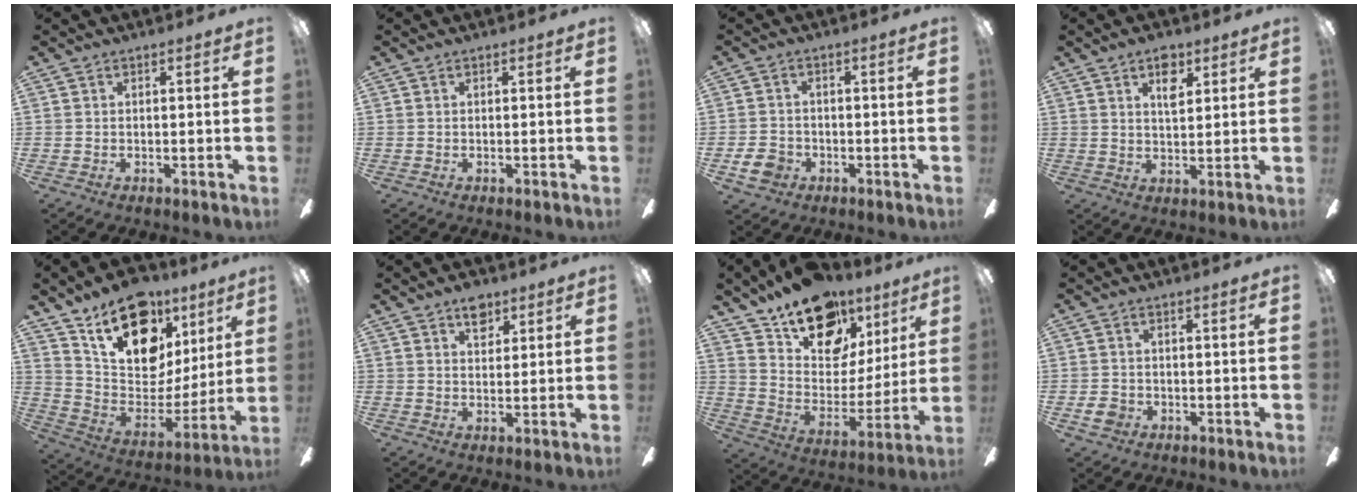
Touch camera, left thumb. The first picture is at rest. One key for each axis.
{"total": 0.0}
{"total": 4.6, "fx": -2.2, "fy": 3.6, "fz": 1.9, "tx": -0.056, "ty": 0.006, "tz": -0.042}
{"total": 6.0, "fx": 3.6, "fy": 2.7, "fz": 3.9, "tx": -0.052, "ty": -0.008, "tz": 0.060}
{"total": 20.7, "fx": 13.2, "fy": 12.1, "fz": 10.3, "tx": -0.163, "ty": -0.079, "tz": 0.242}
{"total": 5.1, "fx": 3.5, "fy": 2.7, "fz": 2.6, "tx": -0.027, "ty": -0.011, "tz": 0.059}
{"total": 19.2, "fx": 13.1, "fy": 11.1, "fz": 8.6, "tx": -0.140, "ty": -0.075, "tz": 0.238}
{"total": 2.9, "fx": -1.1, "fy": 2.4, "fz": 1.4, "tx": -0.035, "ty": 0.001, "tz": -0.021}